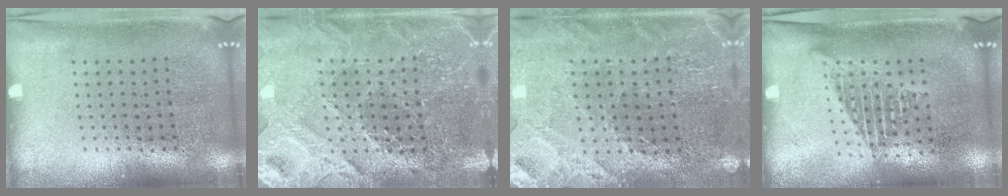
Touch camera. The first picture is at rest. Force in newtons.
{"total": 4.0, "press": 3.8, "slide": 1.2}
{"total": 1.5, "press": 1.4, "slide": 0.3}
{"total": 1.5, "press": 1.3, "slide": 0.8}